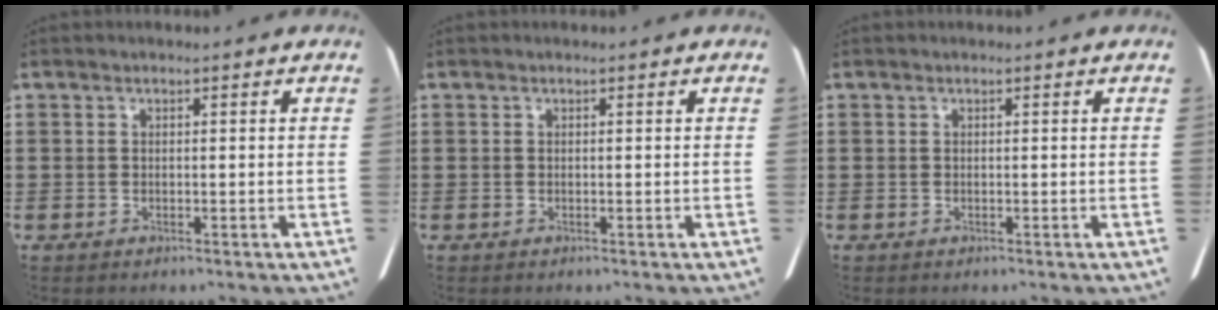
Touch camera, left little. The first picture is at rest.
{"total": 0.0}
{"total": 0.0}